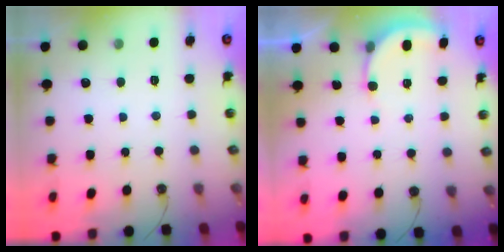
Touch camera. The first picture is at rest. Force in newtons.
{"total": 2.4, "press": 2.4, "slide": 0.5}